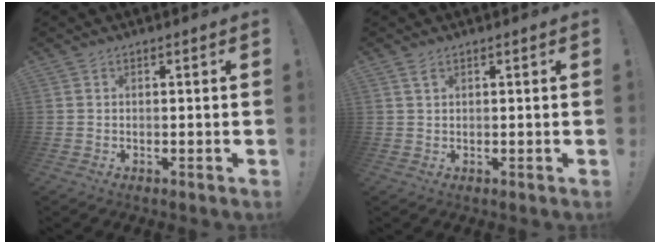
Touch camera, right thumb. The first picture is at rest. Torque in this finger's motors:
{"motor_torque": [0.02, 0.03, 0.09, -0.20, 0.00]}